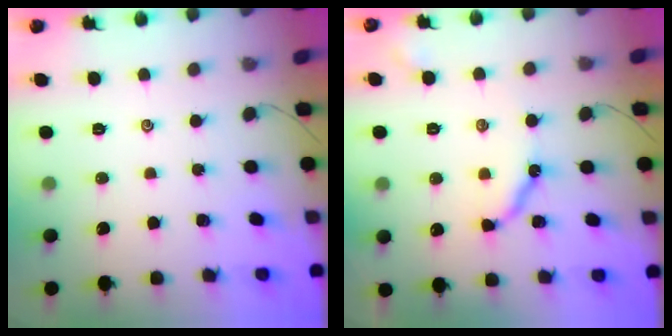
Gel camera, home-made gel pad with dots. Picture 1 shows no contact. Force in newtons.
{"total": 9.3, "press": 9.2, "slide": 1.1}